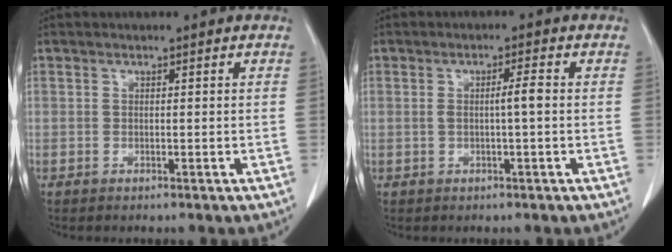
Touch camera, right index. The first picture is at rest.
{"total": 3.0, "force": [0.0, 0.4, 3.0], "torque": [-0.058, 0.008, 0.003]}